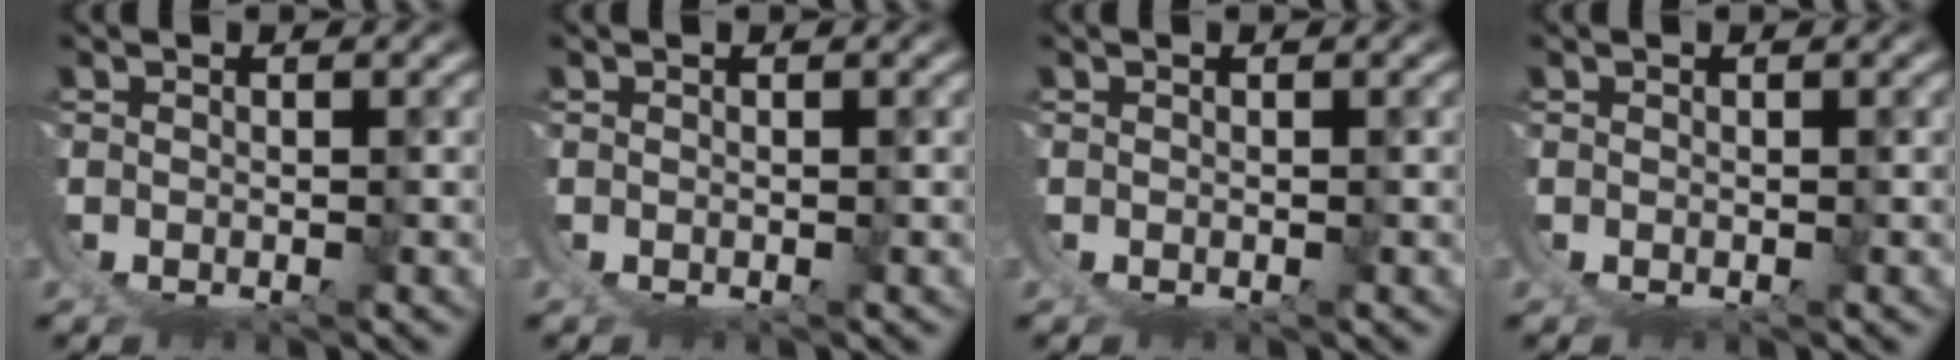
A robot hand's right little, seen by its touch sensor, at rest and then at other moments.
{"total": 0.0}
{"total": 0.0}
{"total": 0.0}